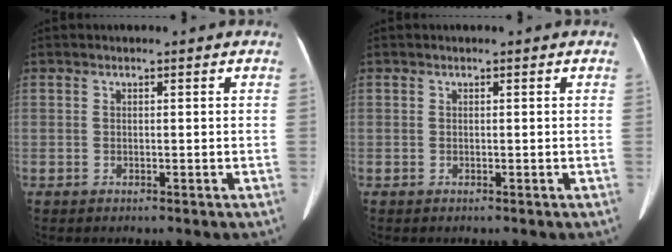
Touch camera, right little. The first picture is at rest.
{"total": 0.0}